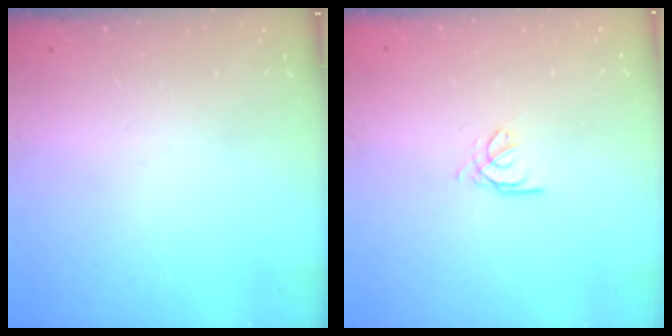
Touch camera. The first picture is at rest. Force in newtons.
{"total": 2.6, "press": 2.6, "slide": 0.3}